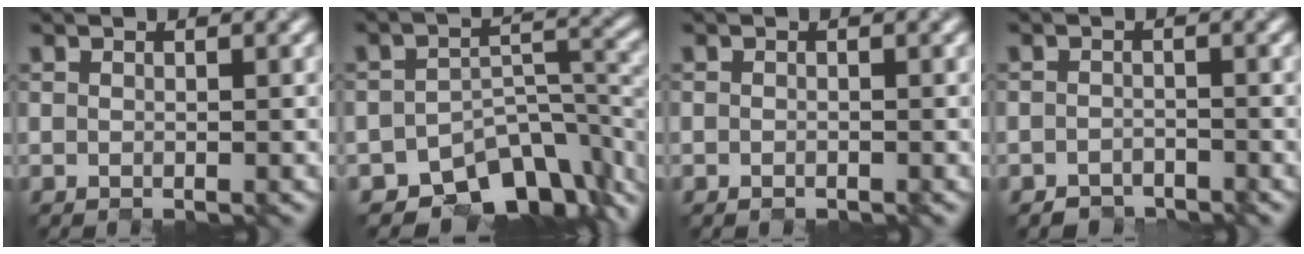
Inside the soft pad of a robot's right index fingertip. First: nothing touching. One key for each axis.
{"total": 8.8, "fx": -7.0, "fy": 3.8, "fz": 3.8, "tx": -0.045, "ty": -0.018, "tz": -0.110}
{"total": 1.1, "fx": -0.8, "fy": -0.4, "fz": -0.6, "tx": -0.002, "ty": -0.002, "tz": -0.009}
{"total": 2.4, "fx": -2.3, "fy": 0.1, "fz": -0.6, "tx": 0.006, "ty": -0.002, "tz": -0.036}